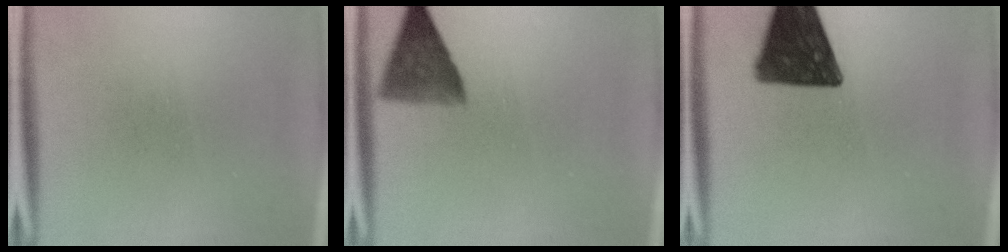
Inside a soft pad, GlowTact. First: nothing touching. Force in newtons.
{"total": 6.8}
{"total": 16.1}